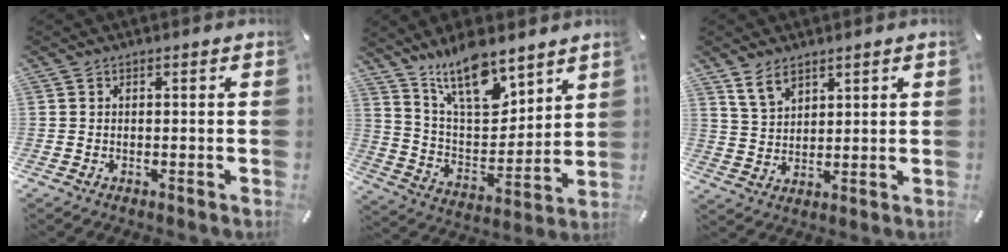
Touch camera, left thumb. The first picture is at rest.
{"total": 15.6, "force": [12.3, 6.1, 7.5], "torque": [-0.147, -0.075, 0.223]}
{"total": 5.7, "force": [4.3, 3.2, 1.9], "torque": [-0.049, -0.008, 0.084]}